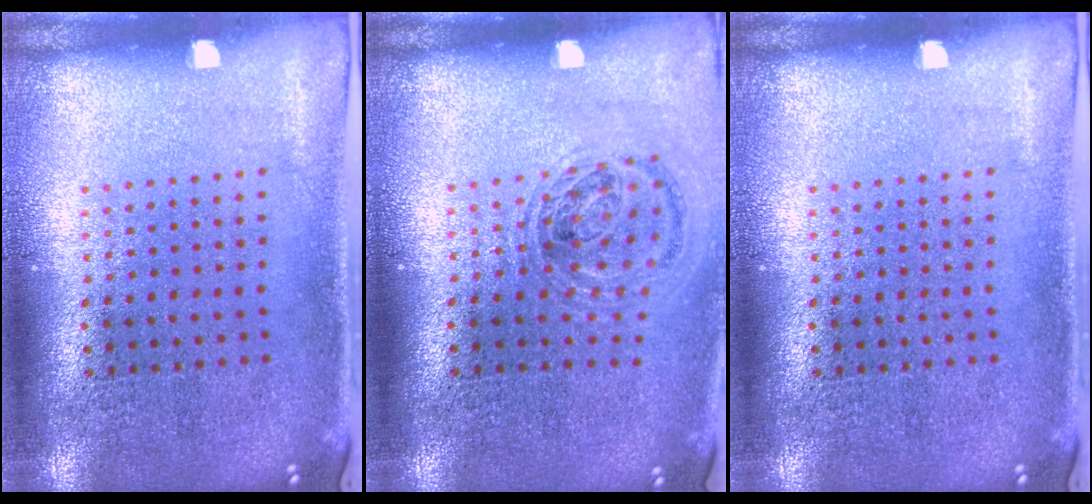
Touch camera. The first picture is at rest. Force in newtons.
{"total": 0.9, "press": 0.9, "slide": 0.2}
{"total": 0.0}